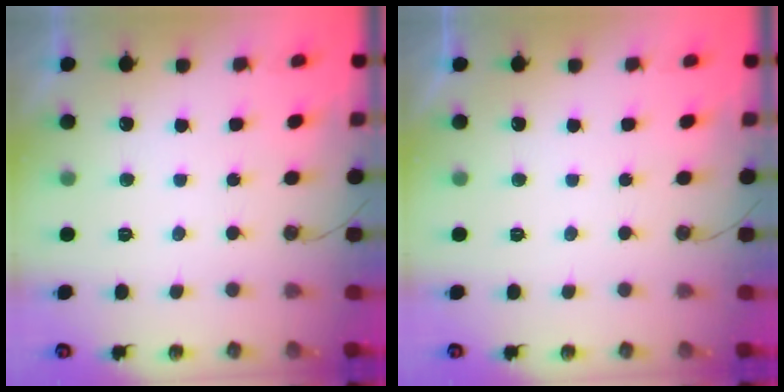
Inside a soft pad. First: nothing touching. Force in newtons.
{"total": 0.0}